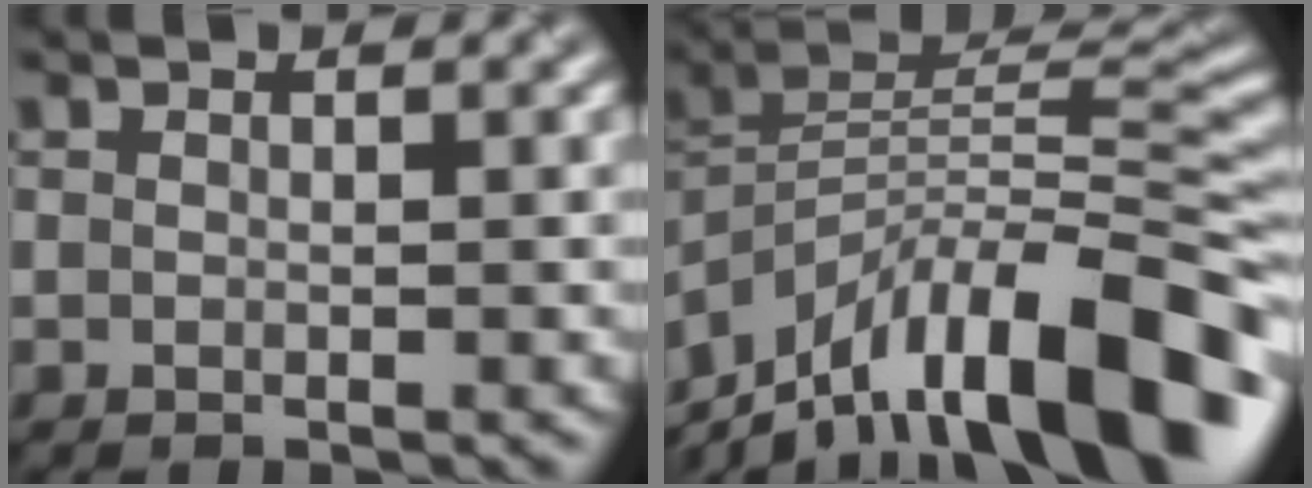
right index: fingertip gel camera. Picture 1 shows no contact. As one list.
[{"total": 15.7, "force": [-9.9, 5.0, 11.1], "torque": [-0.198, 0.037, -0.181]}]